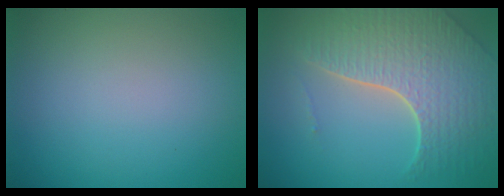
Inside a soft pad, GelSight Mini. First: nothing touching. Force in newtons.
{"total": 7.0, "press": 5.0, "slide": 4.9}